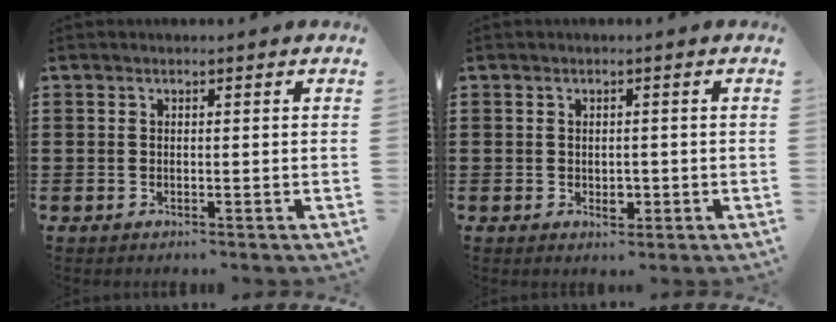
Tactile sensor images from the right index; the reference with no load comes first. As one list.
[{"total": 1.9, "force": [-0.4, 1.2, 1.3], "torque": [-0.025, 0.001, -0.006]}]